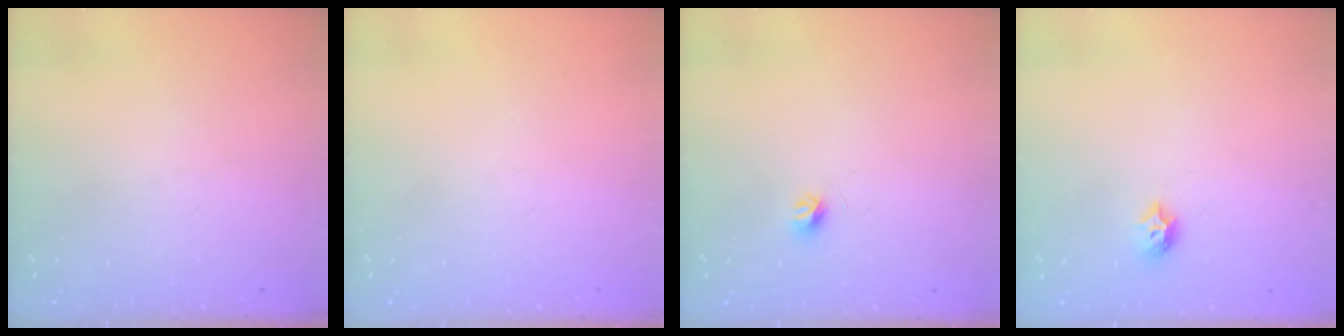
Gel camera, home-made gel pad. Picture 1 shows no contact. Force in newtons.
{"total": 0.0}
{"total": 4.1, "press": 4.0, "slide": 0.6}
{"total": 6.3, "press": 6.3, "slide": 0.8}